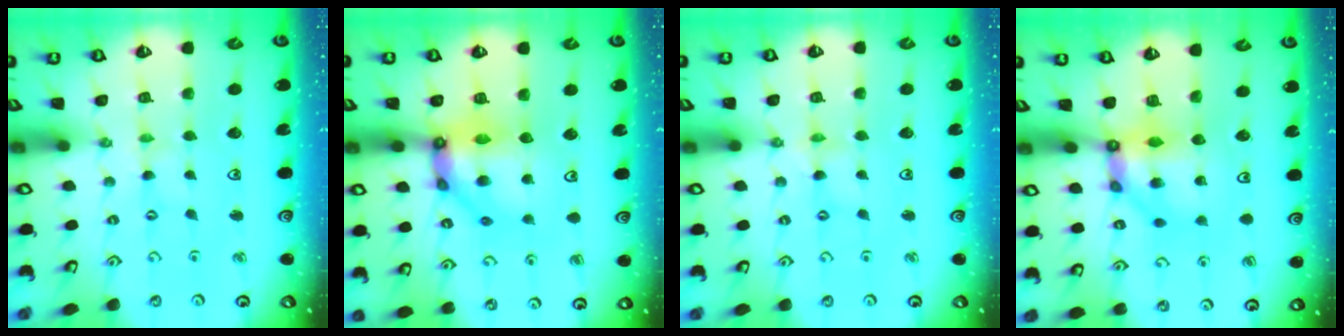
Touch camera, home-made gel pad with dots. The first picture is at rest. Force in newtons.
{"total": 12.4, "press": 12.3, "slide": 1.5}
{"total": 1.6, "press": 1.6, "slide": 0.3}
{"total": 8.9, "press": 8.9, "slide": 1.0}